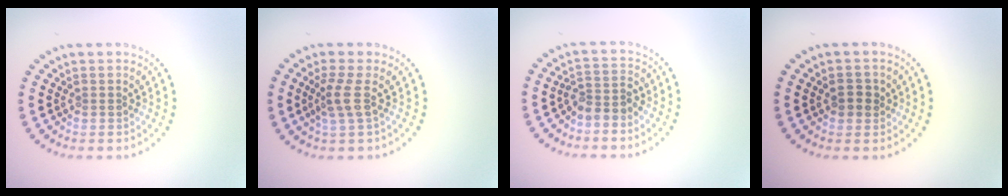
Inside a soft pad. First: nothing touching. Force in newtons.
{"total": 2.2, "press": 1.6, "slide": 1.5}
{"total": 2.4, "press": 1.9, "slide": 1.5}
{"total": 1.9, "press": 1.8, "slide": 0.4}